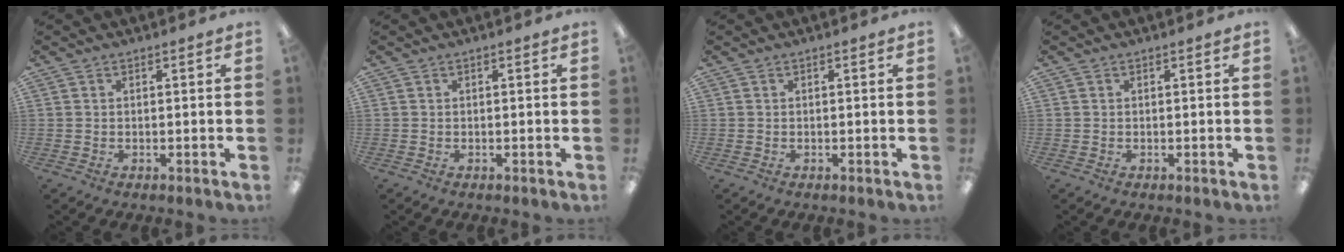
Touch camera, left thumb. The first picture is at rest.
{"total": 0.0}
{"total": 0.0}
{"total": 0.0}